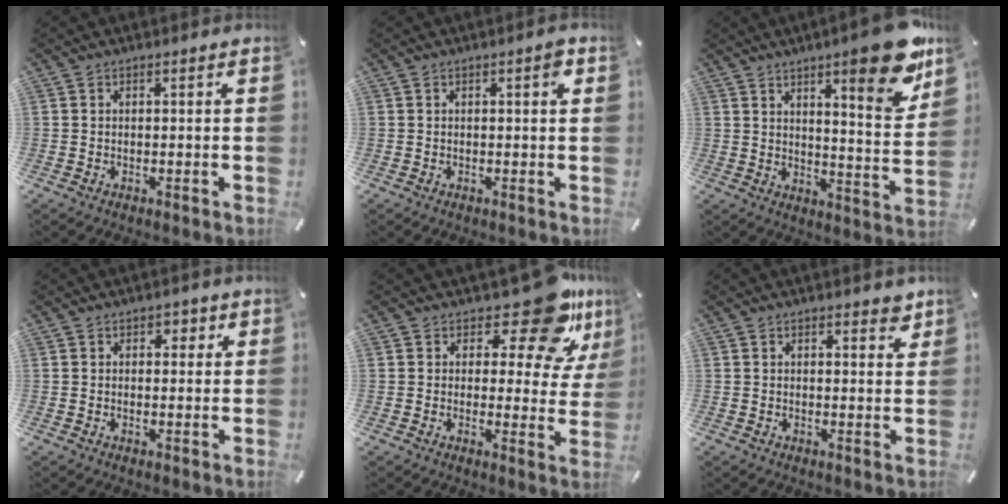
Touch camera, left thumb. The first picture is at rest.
{"total": 2.0, "force": [0.7, 0.5, 1.8], "torque": [-0.022, -0.001, 0.006]}
{"total": 14.8, "force": [10.1, 3.4, 10.3], "torque": [-0.133, -0.072, 0.159]}
{"total": 2.2, "force": [0.9, 1.9, 0.9], "torque": [-0.004, 0.000, 0.010]}
{"total": 15.2, "force": [10.3, 5.7, 9.6], "torque": [-0.125, -0.066, 0.169]}
{"total": 2.6, "force": [2.0, 1.2, 1.2], "torque": [-0.004, -0.012, 0.031]}